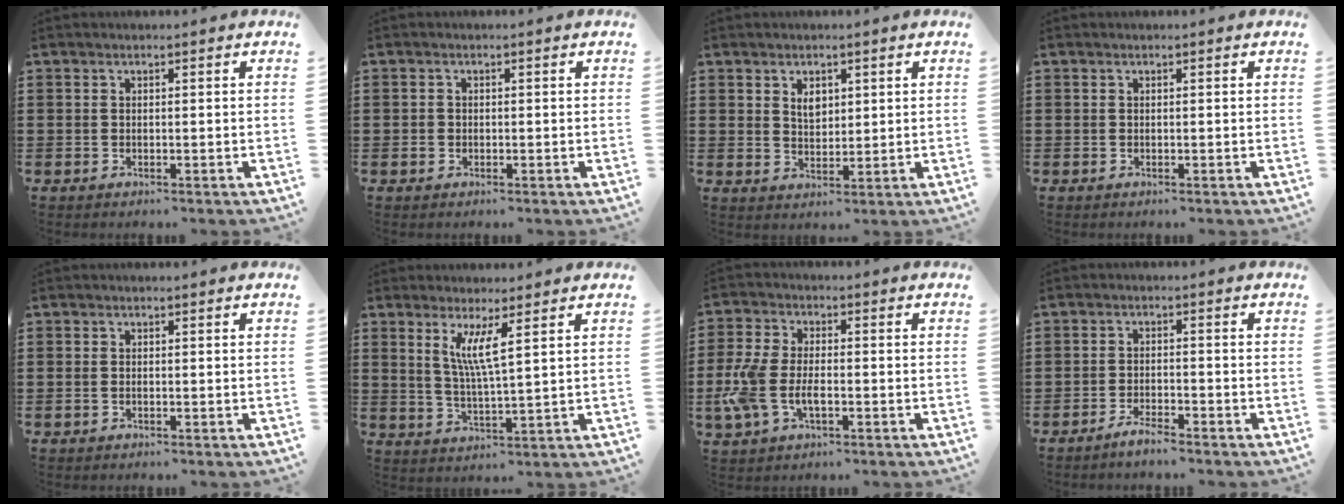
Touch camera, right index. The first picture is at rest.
{"total": 0.9, "force": [-0.3, 0.8, 0.3], "torque": [-0.008, 0.003, -0.008]}
{"total": 2.9, "force": [1.5, 1.8, 1.7], "torque": [-0.031, 0.002, 0.025]}
{"total": 0.0}
{"total": 0.7, "force": [-0.3, 0.4, 0.5], "torque": [-0.013, -0.001, -0.005]}
{"total": 5.1, "force": [2.4, 0.1, 4.5], "torque": [-0.096, -0.003, 0.039]}
{"total": 6.6, "force": [-1.9, 3.6, 5.1], "torque": [-0.133, -0.003, -0.044]}
{"total": 2.3, "force": [-2.2, 0.0, 0.7], "torque": [-0.012, 0.004, -0.042]}